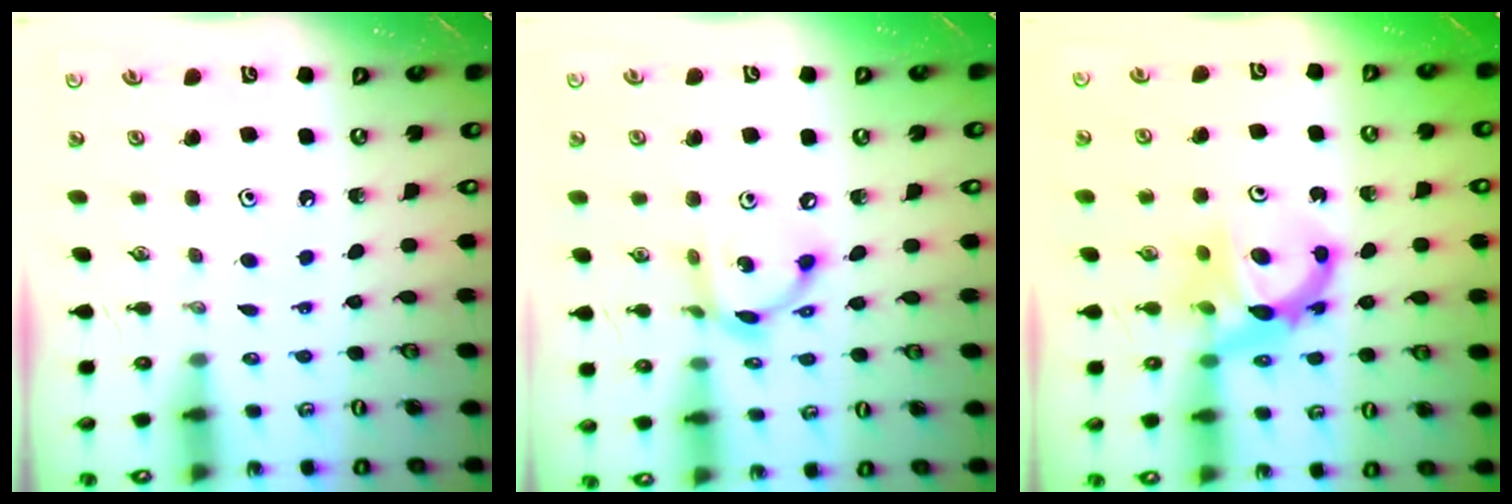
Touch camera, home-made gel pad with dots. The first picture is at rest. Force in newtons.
{"total": 10.8, "press": 10.8, "slide": 0.8}
{"total": 6.8, "press": 6.8, "slide": 0.3}